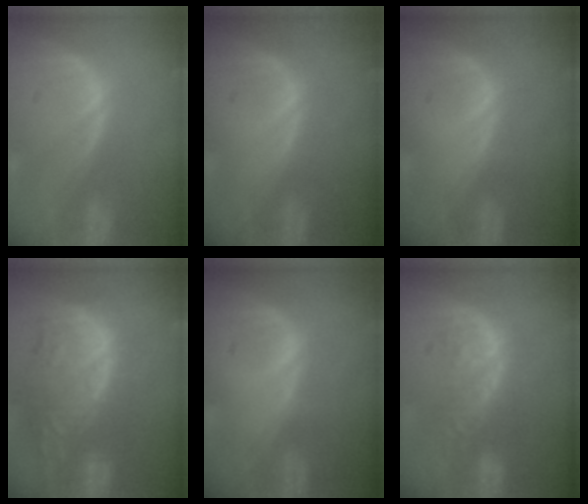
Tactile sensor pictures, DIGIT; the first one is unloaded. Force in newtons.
{"total": 0.0}
{"total": 0.0}
{"total": 11.8, "press": 11.2, "slide": 3.9}
{"total": 0.0}
{"total": 6.0, "press": 5.8, "slide": 1.4}